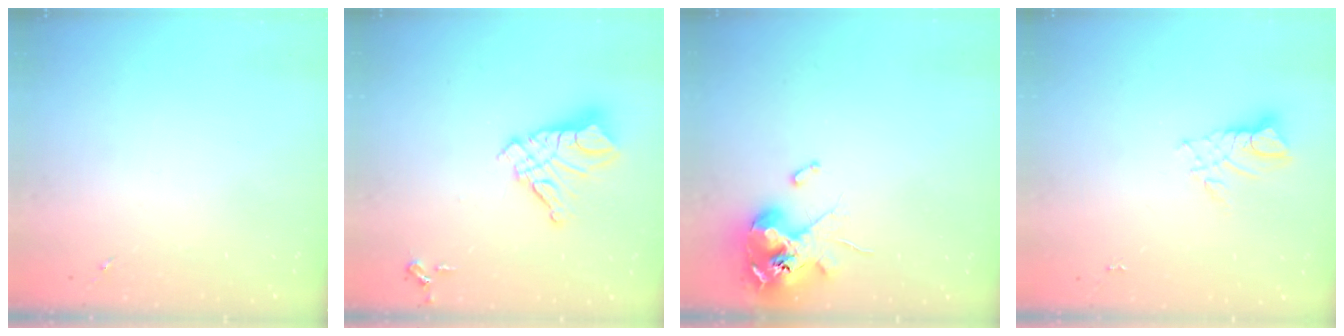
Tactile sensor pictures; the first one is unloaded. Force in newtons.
{"total": 14.6, "press": 14.5, "slide": 1.6}
{"total": 12.1, "press": 11.9, "slide": 2.2}
{"total": 6.7, "press": 6.7, "slide": 0.5}